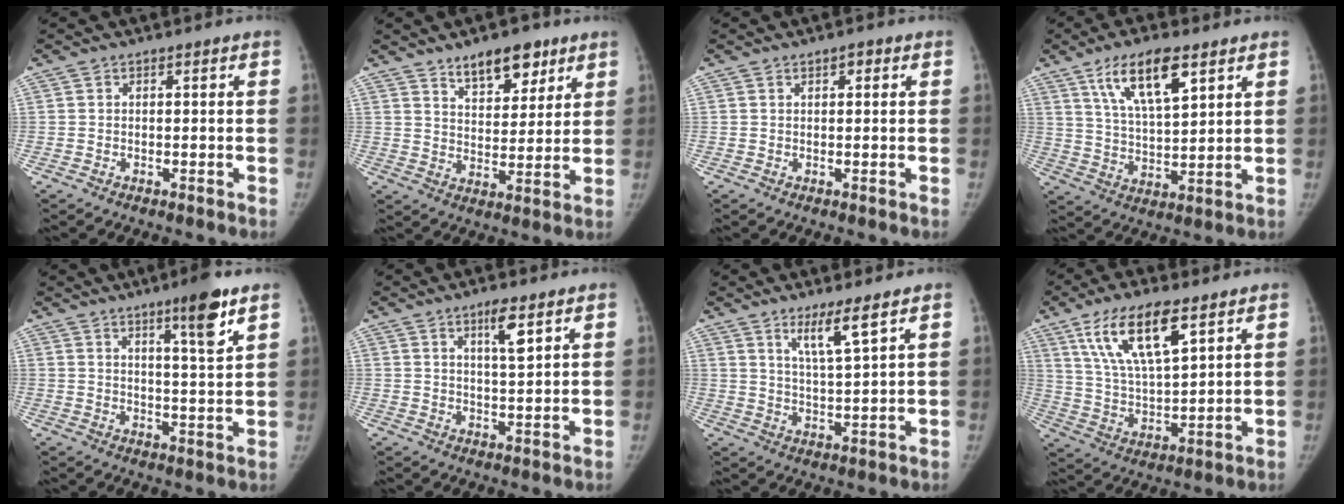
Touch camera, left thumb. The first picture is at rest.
{"total": 9.9, "force": [6.7, 4.7, 5.6], "torque": [-0.052, -0.043, 0.110]}
{"total": 1.0, "force": [0.6, 0.5, 0.7], "torque": [-0.005, -0.001, 0.006]}
{"total": 12.2, "force": [6.7, 4.1, 9.3], "torque": [-0.150, -0.028, 0.126]}
{"total": 8.4, "force": [5.1, 0.7, 6.7], "torque": [-0.096, -0.031, 0.077]}
{"total": 5.1, "force": [2.8, 1.0, 4.2], "torque": [-0.069, -0.019, 0.049]}
{"total": 6.3, "force": [4.1, 0.2, 4.9], "torque": [-0.089, -0.035, 0.078]}
{"total": 14.4, "force": [7.8, 4.8, 11.1], "torque": [-0.192, -0.028, 0.150]}